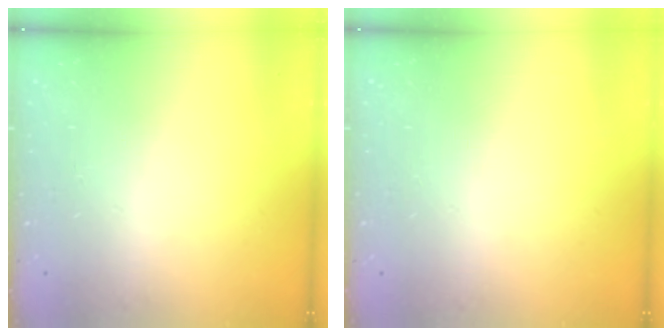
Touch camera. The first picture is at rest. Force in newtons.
{"total": 0.0}